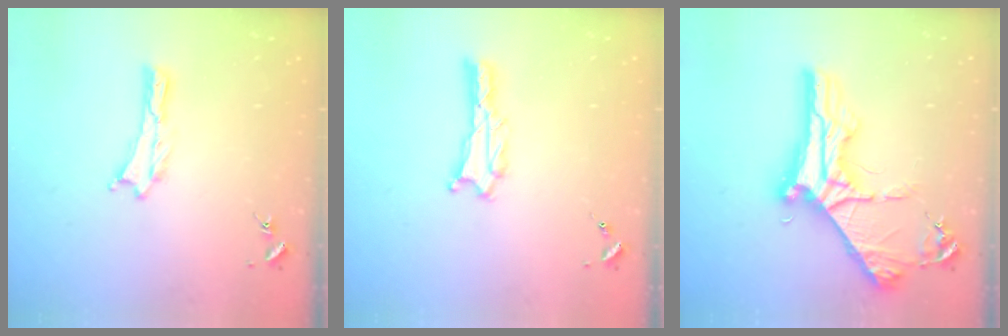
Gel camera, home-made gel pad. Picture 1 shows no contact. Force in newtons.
{"total": 1.3, "press": 1.2, "slide": 0.1}
{"total": 10.4, "press": 10.3, "slide": 1.3}